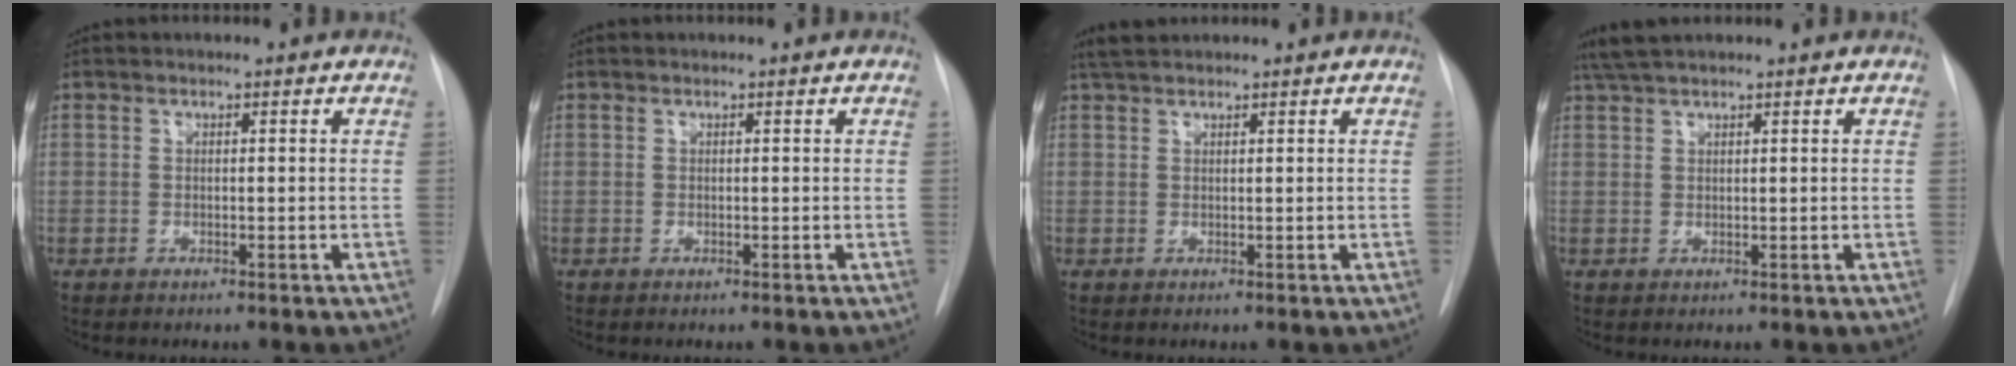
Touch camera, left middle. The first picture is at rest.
{"total": 0.0}
{"total": 3.0, "force": [2.6, 0.7, 1.1], "torque": [-0.023, 0.018, 0.050]}
{"total": 4.1, "force": [3.6, 0.4, 2.0], "torque": [-0.043, 0.025, 0.070]}